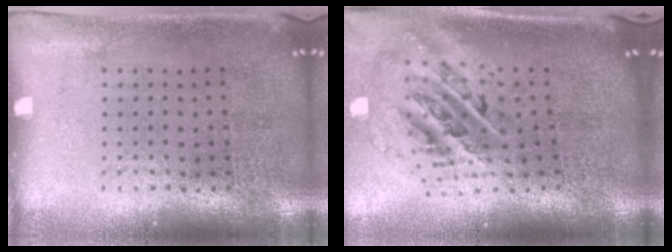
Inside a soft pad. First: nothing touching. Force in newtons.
{"total": 2.5, "press": 1.8, "slide": 1.8}